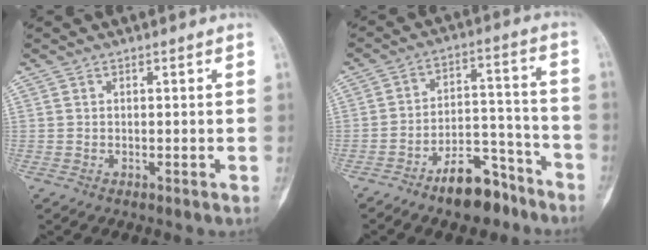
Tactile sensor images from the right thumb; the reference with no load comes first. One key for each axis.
{"total": 11.6, "fx": -8.2, "fy": 5.4, "fz": 6.2, "tx": -0.076, "ty": 0.079, "tz": -0.134}